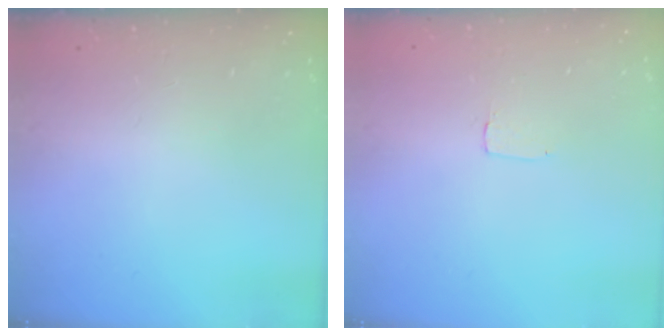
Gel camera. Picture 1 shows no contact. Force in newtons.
{"total": 1.7, "press": 1.7, "slide": 0.1}